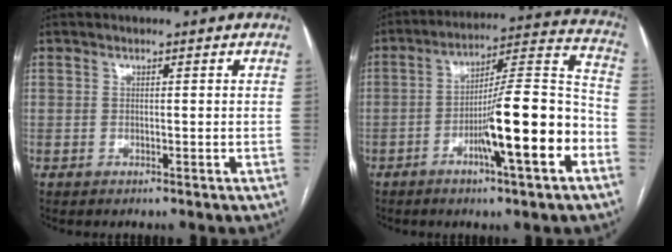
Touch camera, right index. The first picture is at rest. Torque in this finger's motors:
{"motor_torque": [2.14, 0.00, 1.05, 0.21]}